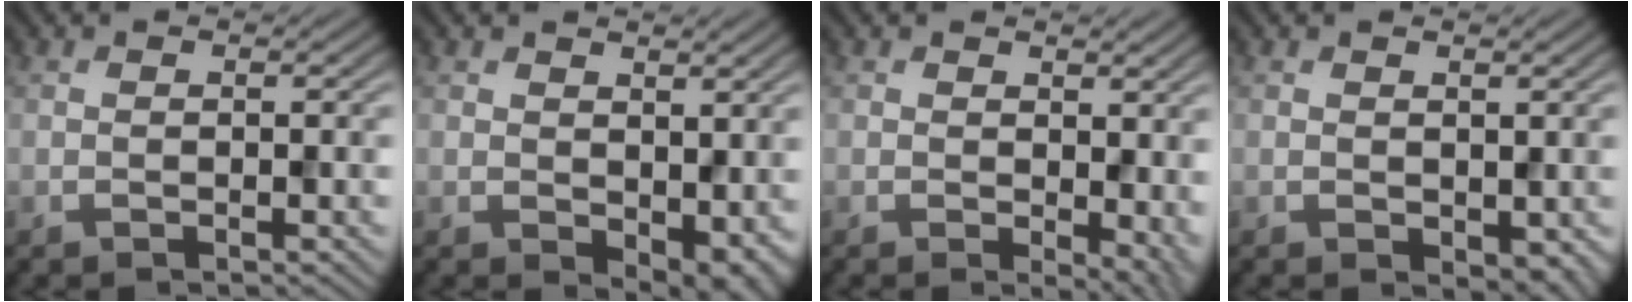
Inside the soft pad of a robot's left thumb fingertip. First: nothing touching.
{"total": 4.7, "force": [0.5, 3.0, 3.6], "torque": [-0.058, -0.019, 0.016]}
{"total": 5.7, "force": [0.2, 3.4, 4.6], "torque": [-0.051, -0.015, 0.014]}
{"total": 2.1, "force": [0.1, 1.4, 1.5], "torque": [-0.025, -0.008, 0.008]}